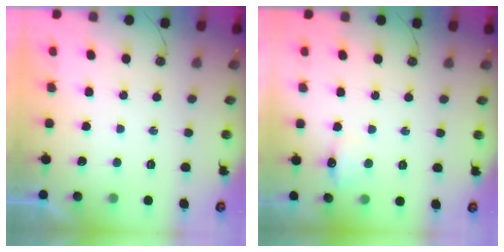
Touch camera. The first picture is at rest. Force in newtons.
{"total": 6.0, "press": 5.9, "slide": 1.2}